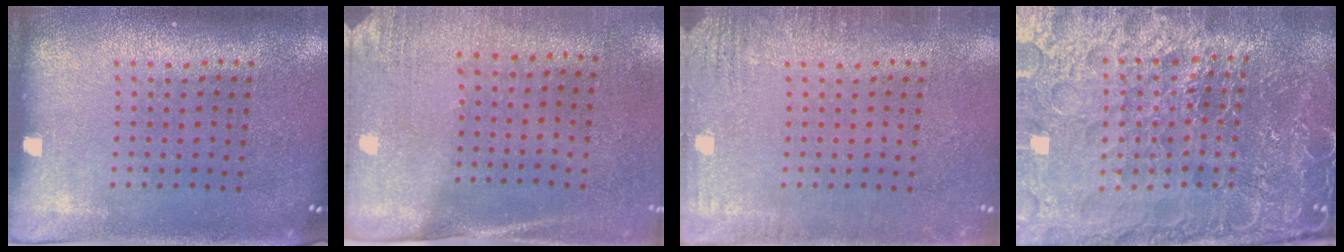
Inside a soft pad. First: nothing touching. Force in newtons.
{"total": 2.6, "press": 2.3, "slide": 1.3}
{"total": 2.3, "press": 2.2, "slide": 0.4}
{"total": 6.6, "press": 5.8, "slide": 3.1}